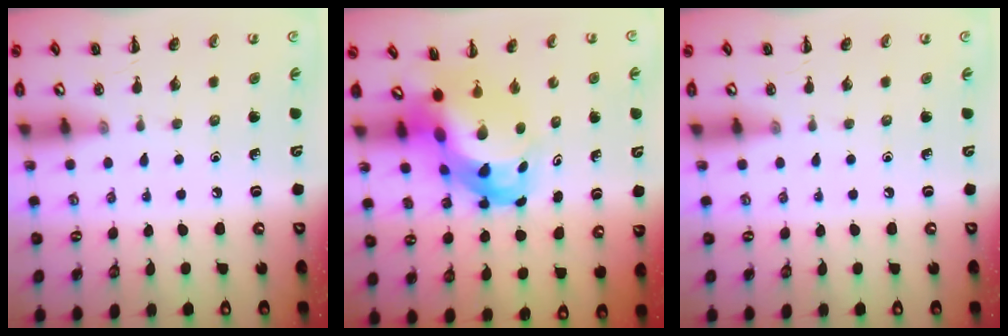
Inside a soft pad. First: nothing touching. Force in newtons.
{"total": 8.0, "press": 7.6, "slide": 2.4}
{"total": 0.0}